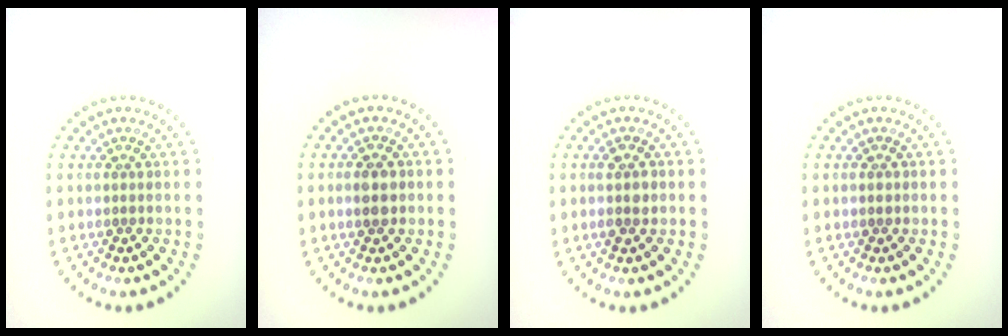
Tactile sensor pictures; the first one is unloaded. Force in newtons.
{"total": 1.8, "press": 1.7, "slide": 0.3}
{"total": 1.5, "press": 1.5, "slide": 0.3}
{"total": 0.5, "press": 0.5, "slide": 0.2}